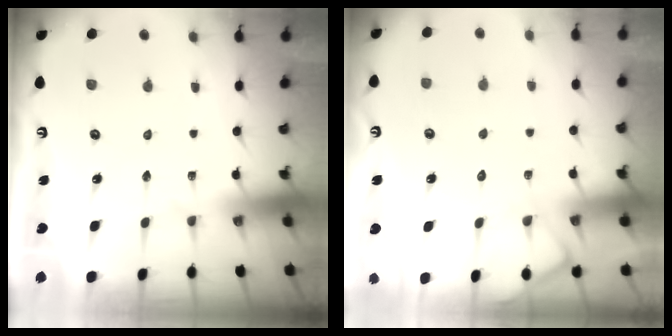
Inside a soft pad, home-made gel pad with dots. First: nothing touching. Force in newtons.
{"total": 7.2, "press": 7.1, "slide": 0.8}